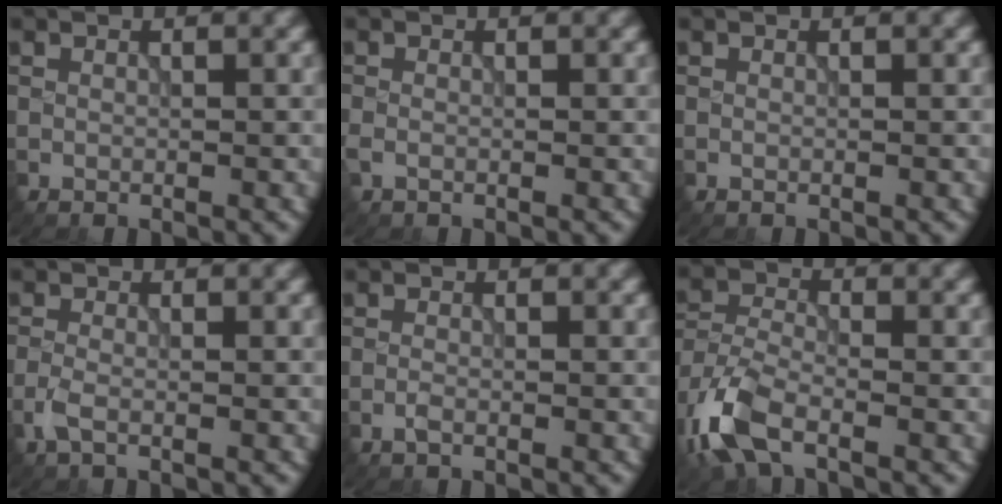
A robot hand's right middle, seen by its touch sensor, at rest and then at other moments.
{"total": 0.8, "force": [-0.5, 0.4, 0.6], "torque": [-0.018, -0.004, -0.012]}
{"total": 0.0}
{"total": 1.8, "force": [-0.9, 0.6, 1.4], "torque": [-0.037, -0.001, -0.026]}
{"total": 0.7, "force": [-0.5, 0.2, 0.5], "torque": [-0.014, 0.000, -0.012]}
{"total": 6.1, "force": [-3.6, 2.7, 4.1], "torque": [-0.094, -0.005, -0.087]}